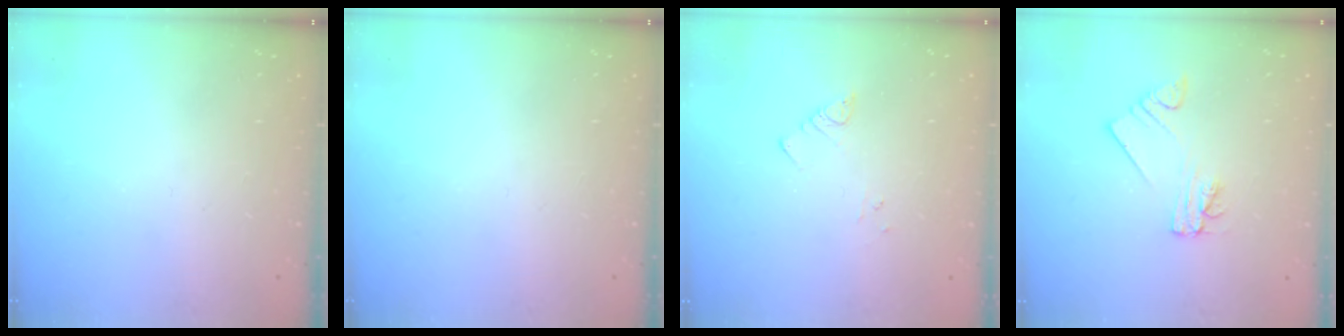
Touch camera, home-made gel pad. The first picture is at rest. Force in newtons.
{"total": 0.0}
{"total": 4.0, "press": 3.9, "slide": 0.5}
{"total": 2.2, "press": 2.2, "slide": 0.1}